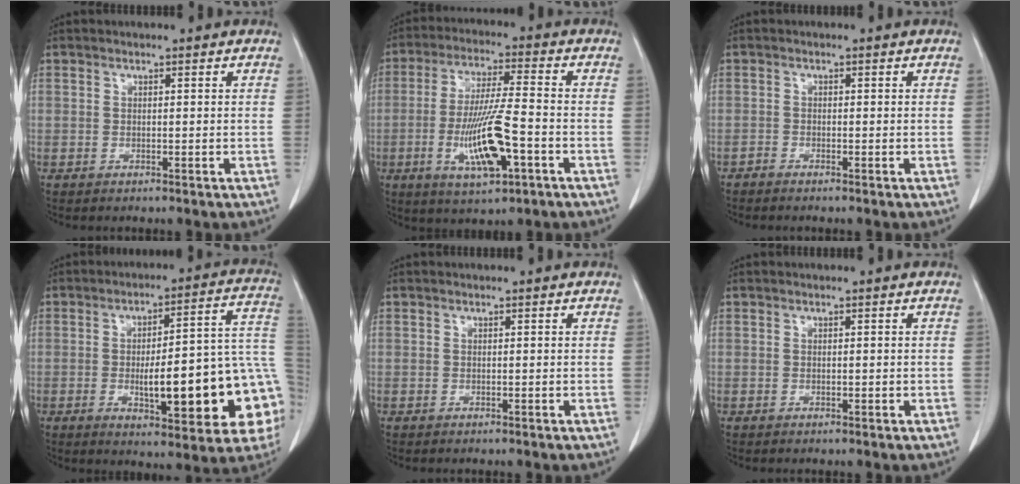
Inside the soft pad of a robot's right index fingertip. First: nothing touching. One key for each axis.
{"total": 12.5, "fx": -4.0, "fy": 2.1, "fz": 11.7, "tx": -0.229, "ty": -0.010, "tz": -0.066}
{"total": 1.0, "fx": -0.7, "fy": 0.4, "fz": 0.5, "tx": -0.009, "ty": 0.001, "tz": -0.014}
{"total": 22.6, "fx": -4.8, "fy": 5.1, "fz": 21.4, "tx": -0.216, "ty": 0.032, "tz": -0.049}
{"total": 0.0}
{"total": 0.9, "fx": -0.1, "fy": 0.5, "fz": 0.7, "tx": -0.016, "ty": 0.000, "tz": 0.000}